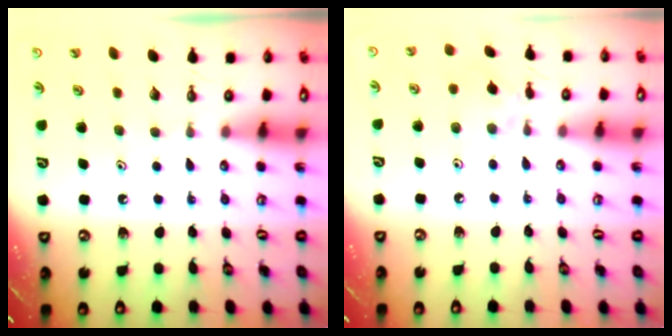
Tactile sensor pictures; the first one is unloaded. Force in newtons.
{"total": 2.4, "press": 2.4, "slide": 0.4}